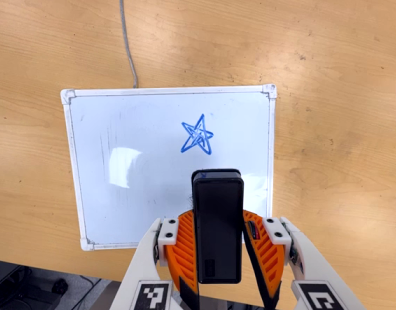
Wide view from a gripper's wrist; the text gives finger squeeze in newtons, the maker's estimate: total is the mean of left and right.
{"total": 4.3, "left": 3.4, "right": 5.1}